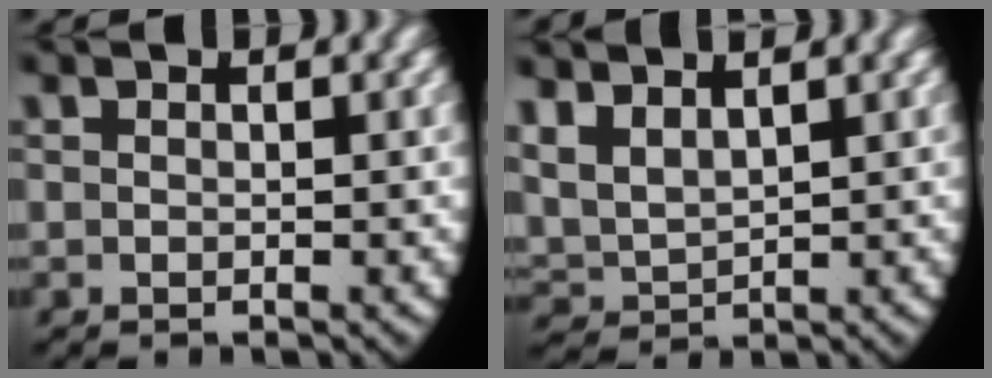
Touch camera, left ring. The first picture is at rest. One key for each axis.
{"total": 5.9, "fx": 2.0, "fy": 4.8, "fz": 2.6, "tx": -0.091, "ty": -0.006, "tz": 0.039}